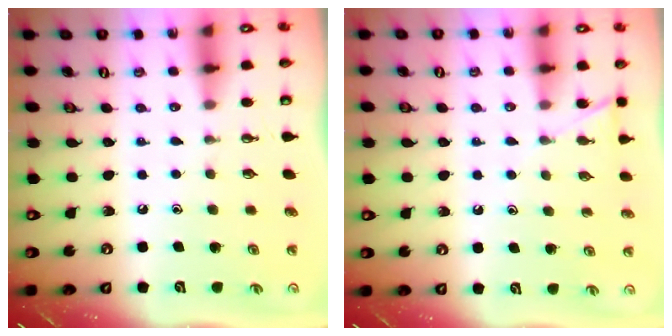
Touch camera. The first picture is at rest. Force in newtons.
{"total": 7.0, "press": 6.9, "slide": 0.5}